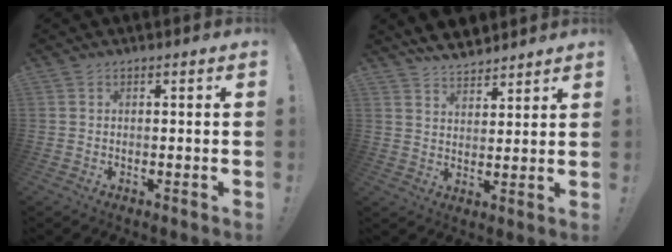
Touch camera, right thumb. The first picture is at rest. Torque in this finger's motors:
{"motor_torque": [0.36, 0.24, 0.16, -0.12, 0.00]}